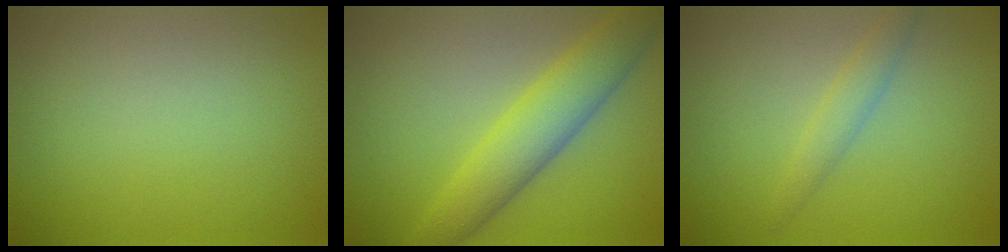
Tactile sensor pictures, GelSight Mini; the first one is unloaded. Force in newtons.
{"total": 5.6, "press": 5.6, "slide": 0.1}
{"total": 1.8, "press": 1.8, "slide": 0.1}